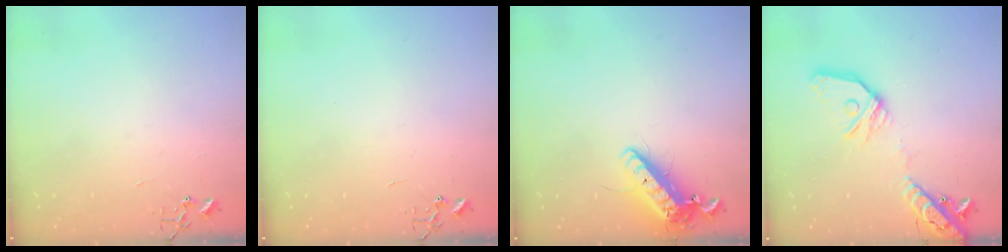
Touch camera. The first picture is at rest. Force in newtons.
{"total": 0.0}
{"total": 14.3, "press": 14.1, "slide": 2.6}
{"total": 18.2, "press": 18.0, "slide": 3.2}